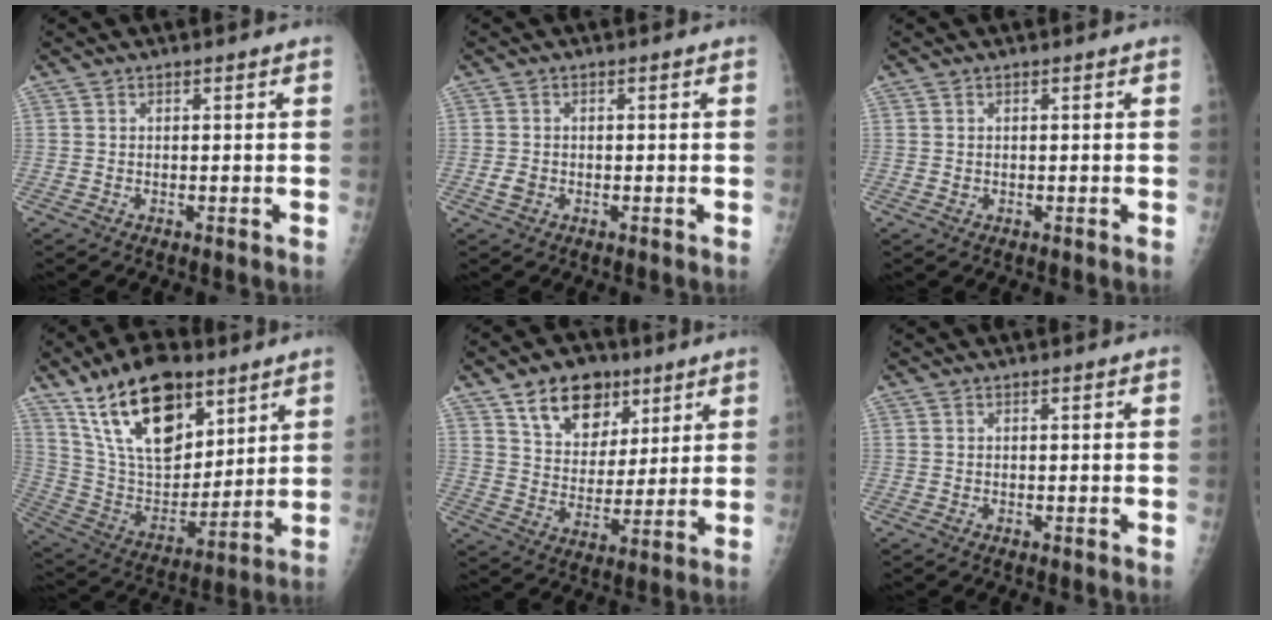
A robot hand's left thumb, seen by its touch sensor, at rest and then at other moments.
{"total": 1.9, "force": [-0.5, 1.5, 1.0], "torque": [-0.015, 0.001, -0.007]}
{"total": 0.5, "force": [0.2, 0.5, 0.2], "torque": [0.002, 0.000, 0.002]}
{"total": 21.9, "force": [13.1, 11.1, 13.6], "torque": [-0.204, -0.055, 0.245]}
{"total": 13.4, "force": [7.8, 9.0, 6.1], "torque": [-0.061, -0.037, 0.133]}
{"total": 0.0}